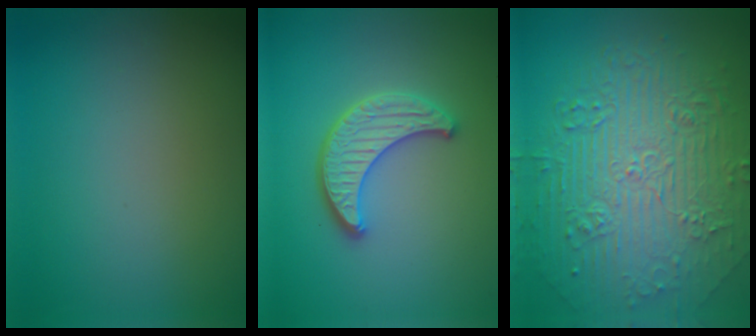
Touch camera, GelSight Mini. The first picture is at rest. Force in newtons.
{"total": 3.8, "press": 3.5, "slide": 1.4}
{"total": 10.6, "press": 7.0, "slide": 7.9}